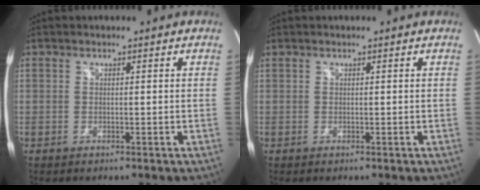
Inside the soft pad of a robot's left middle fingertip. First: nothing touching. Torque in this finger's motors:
{"motor_torque": [0.33, -0.12, 0.01, 0.02]}